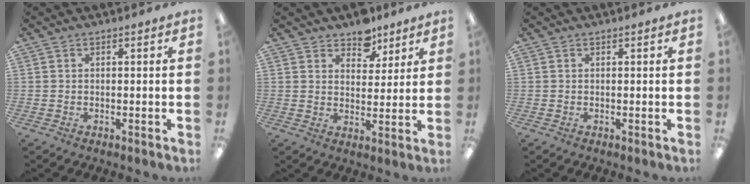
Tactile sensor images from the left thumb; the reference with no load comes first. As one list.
[{"total": 7.0, "force": [5.7, 3.9, 1.3], "torque": [-0.010, -0.038, 0.102]}, {"total": 0.0}]